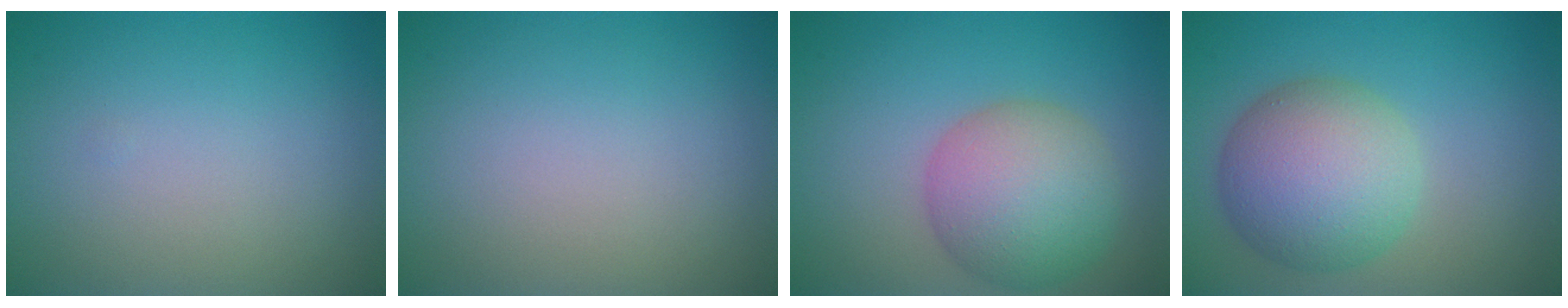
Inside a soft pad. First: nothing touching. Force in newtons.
{"total": 0.0}
{"total": 7.0, "press": 7.0, "slide": 0.3}
{"total": 7.6, "press": 7.6, "slide": 0.1}